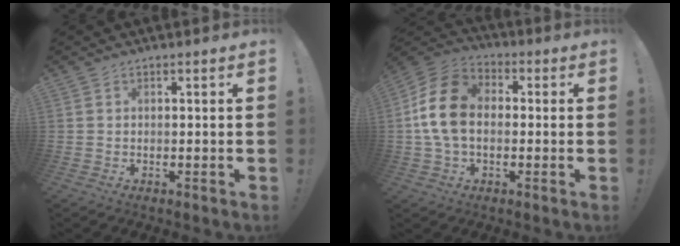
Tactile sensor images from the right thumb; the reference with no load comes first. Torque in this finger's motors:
{"motor_torque": [0.57, 0.71, 0.45, 0.64, 0.47]}